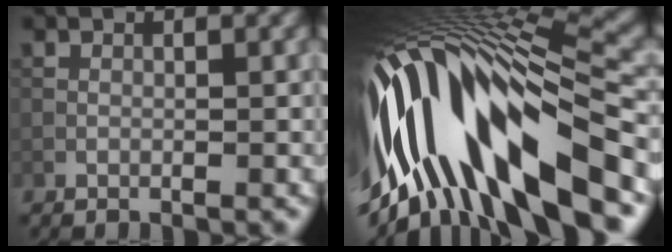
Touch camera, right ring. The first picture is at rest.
{"total": 16.7, "force": [-2.9, 6.4, 15.2], "torque": [-0.281, -0.001, -0.029]}